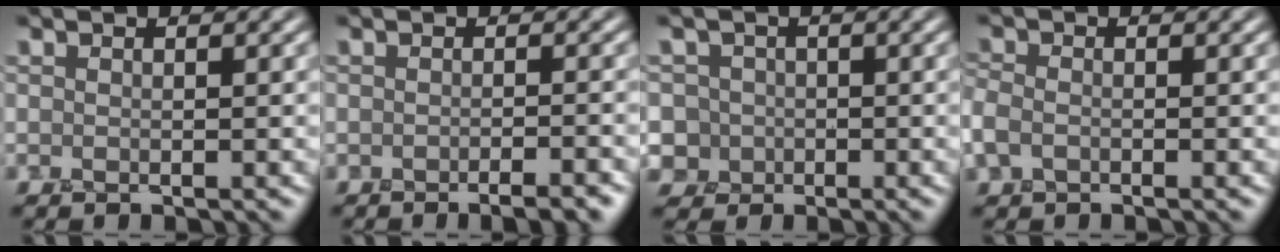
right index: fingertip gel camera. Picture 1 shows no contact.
{"total": 2.7, "force": [-1.8, 0.5, 1.9], "torque": [-0.010, 0.009, -0.025]}
{"total": 5.0, "force": [0.3, 4.9, 0.8], "torque": [-0.009, 0.031, -0.018]}
{"total": 1.5, "force": [-0.6, 1.2, 0.6], "torque": [-0.014, 0.005, -0.019]}